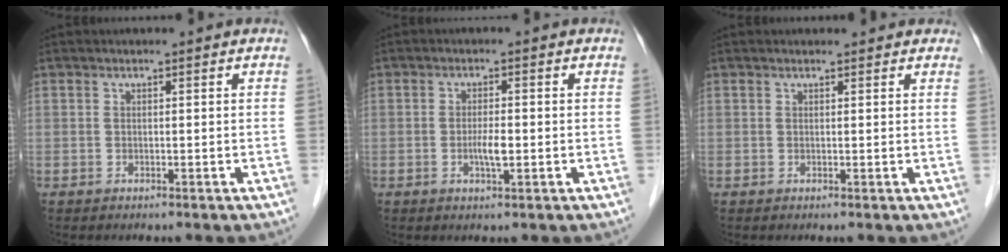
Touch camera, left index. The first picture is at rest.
{"total": 2.8, "force": [-0.7, 0.5, 2.6], "torque": [-0.053, -0.003, -0.011]}
{"total": 2.3, "force": [2.0, 0.9, 0.7], "torque": [-0.009, 0.010, 0.015]}